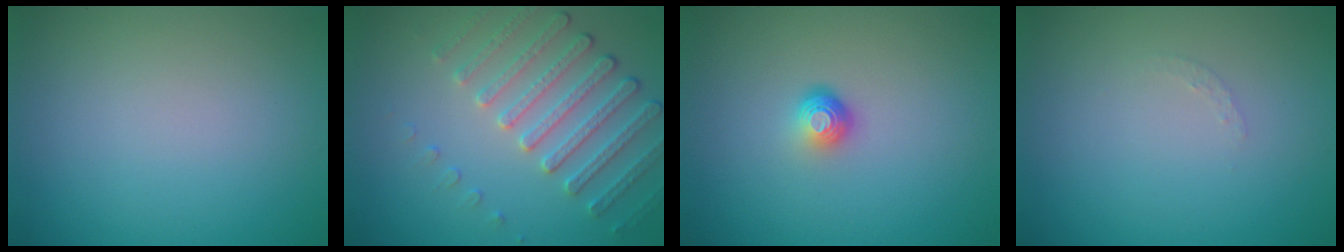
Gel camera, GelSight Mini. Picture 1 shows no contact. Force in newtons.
{"total": 4.0, "press": 3.7, "slide": 1.5}
{"total": 1.7, "press": 1.2, "slide": 1.3}
{"total": 0.7, "press": 0.7, "slide": 0.1}